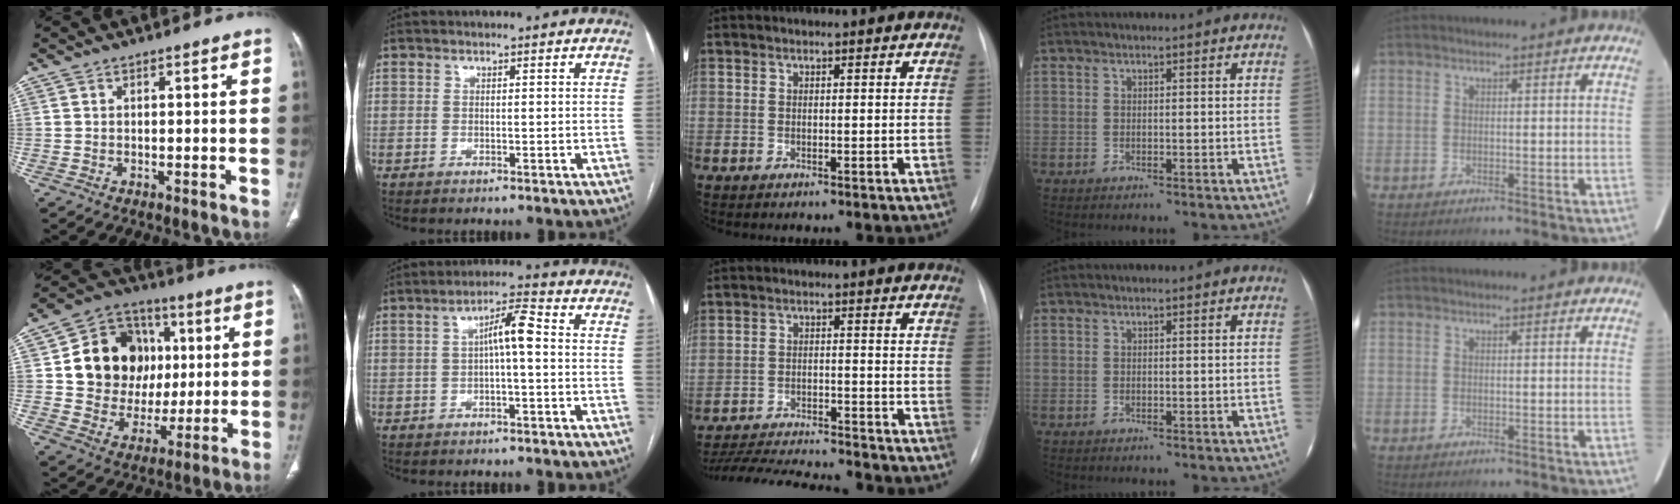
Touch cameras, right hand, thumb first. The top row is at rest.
{"thumb": {"total": 18.6, "force": [3.3, 15.4, 9.9], "torque": [-0.121, 0.010, 0.068]}, "index": {"total": 5.4, "force": [0.1, 0.7, 5.3], "torque": [-0.088, 0.019, 0.001]}, "middle": {"total": 15.8, "force": [-14.8, 1.4, 5.3], "torque": [-0.099, -0.017, -0.216]}}